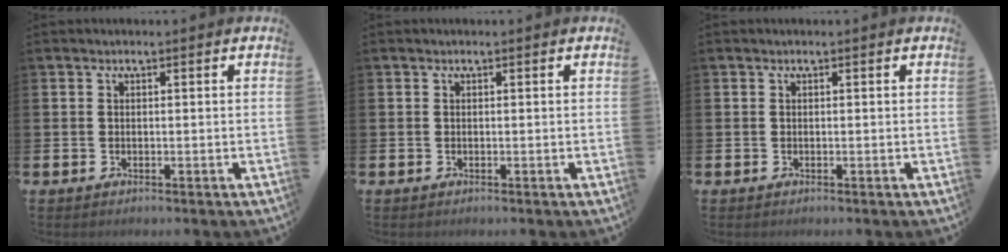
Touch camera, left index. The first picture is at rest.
{"total": 0.0}
{"total": 0.0}